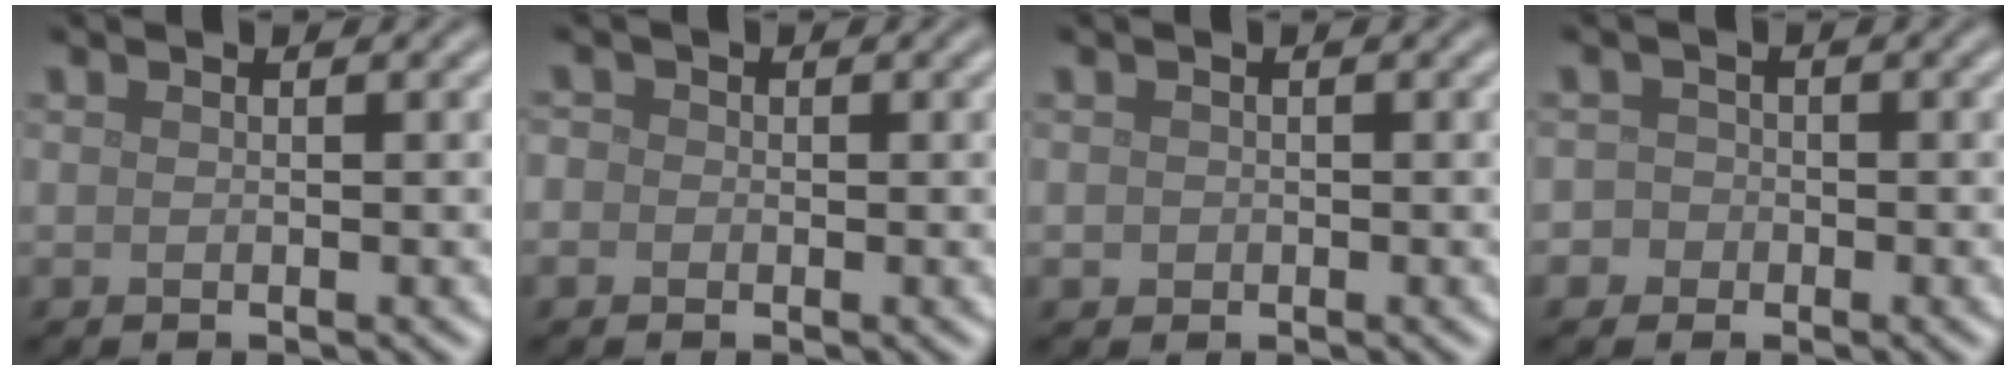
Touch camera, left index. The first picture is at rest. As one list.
[{"total": 1.3, "force": [0.1, 1.2, 0.4], "torque": [-0.002, 0.002, -0.013]}, {"total": 0.6, "force": [-0.1, 0.6, 0.1], "torque": [0.003, -0.004, -0.003]}, {"total": 2.4, "force": [-0.7, 2.3, 0.4], "torque": [0.021, 0.011, -0.031]}]